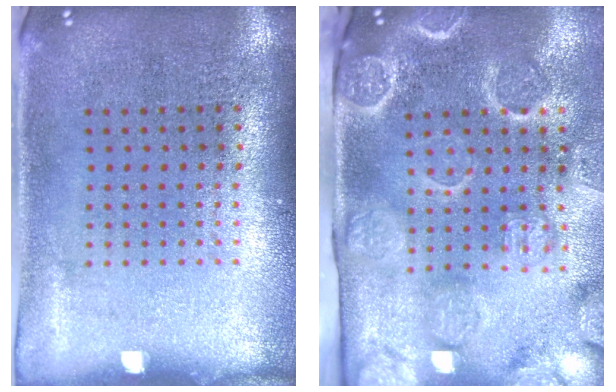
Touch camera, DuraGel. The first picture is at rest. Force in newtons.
{"total": 4.2, "press": 3.4, "slide": 2.5}